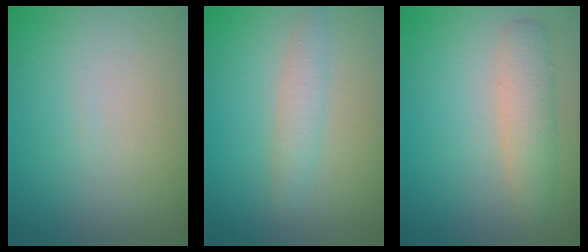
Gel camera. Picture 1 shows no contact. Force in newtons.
{"total": 1.9, "press": 1.9, "slide": 0.1}
{"total": 2.9, "press": 2.9, "slide": 0.1}